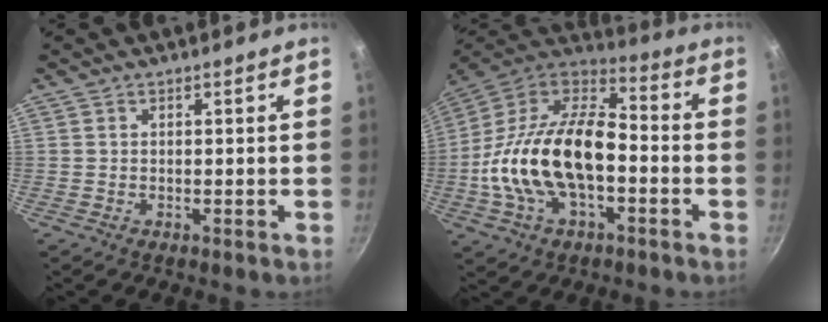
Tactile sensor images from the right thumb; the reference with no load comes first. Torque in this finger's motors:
{"motor_torque": [0.50, 1.23, 1.50, -1.27, 0.49]}